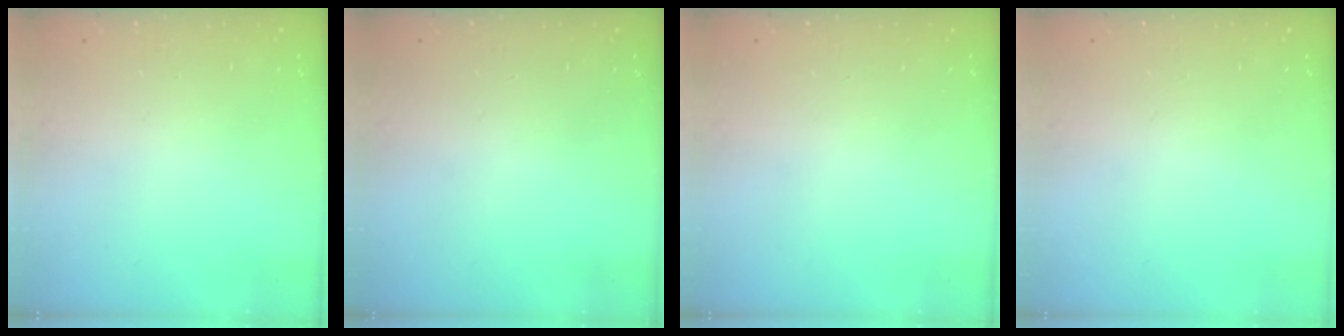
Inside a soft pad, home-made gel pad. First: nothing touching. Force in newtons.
{"total": 0.0}
{"total": 0.0}
{"total": 0.0}